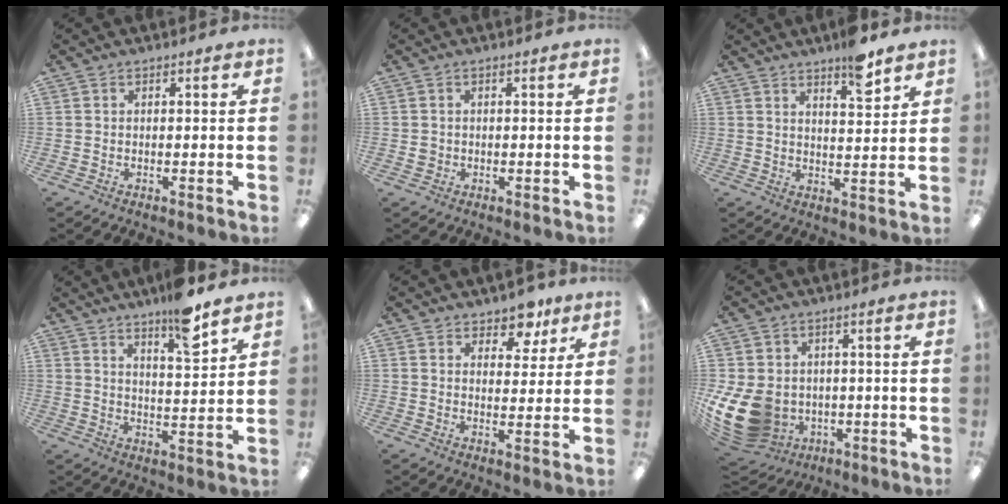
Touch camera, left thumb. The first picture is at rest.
{"total": 1.4, "force": [-0.1, 1.4, 0.3], "torque": [-0.008, 0.004, -0.005]}
{"total": 7.3, "force": [5.7, 1.8, 4.2], "torque": [-0.050, -0.035, 0.092]}
{"total": 10.1, "force": [7.6, 2.0, 6.3], "torque": [-0.086, -0.047, 0.124]}
{"total": 7.0, "force": [5.4, 3.8, 2.4], "torque": [-0.018, -0.032, 0.092]}
{"total": 13.0, "force": [-2.7, 10.7, 6.9], "torque": [-0.173, 0.008, -0.041]}